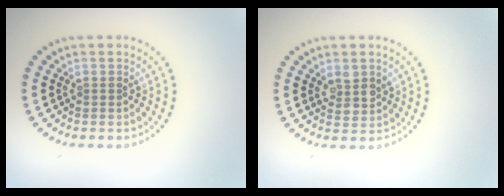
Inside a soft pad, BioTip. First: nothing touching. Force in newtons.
{"total": 2.3, "press": 2.1, "slide": 0.9}